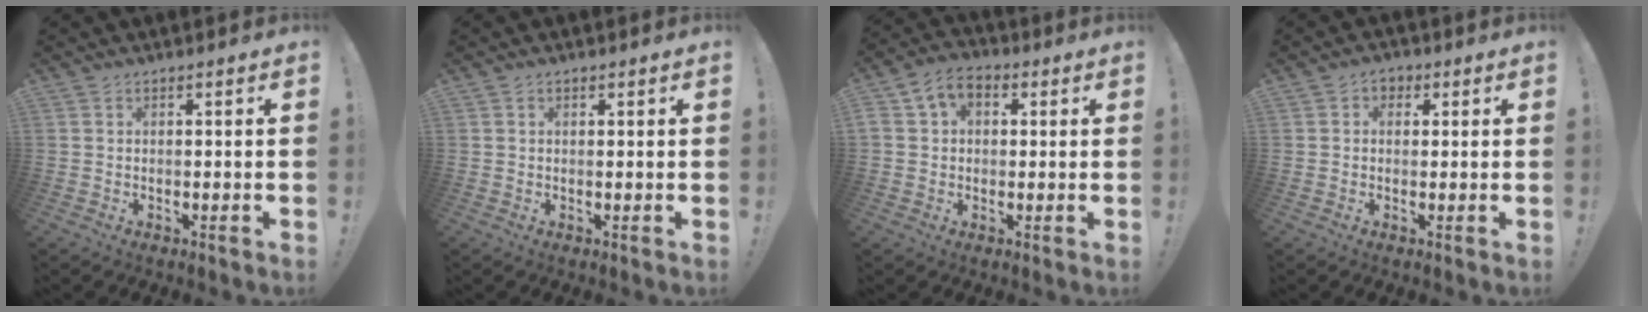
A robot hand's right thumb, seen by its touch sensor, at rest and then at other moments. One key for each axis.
{"total": 0.6, "fx": 0.5, "fy": 0.4, "fz": 0.2, "tx": 0.000, "ty": 0.000, "tz": 0.009}
{"total": 6.9, "fx": 1.9, "fy": 5.5, "fz": 3.7, "tx": -0.071, "ty": 0.009, "tz": 0.041}
{"total": 2.9, "fx": 0.5, "fy": 2.4, "fz": 1.6, "tx": -0.018, "ty": 0.003, "tz": 0.008}